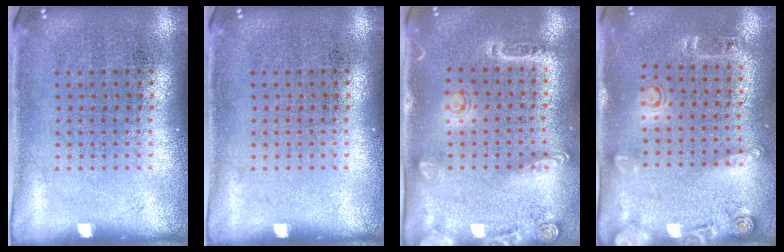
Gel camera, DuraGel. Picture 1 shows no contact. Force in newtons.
{"total": 0.0}
{"total": 1.6, "press": 1.4, "slide": 0.8}
{"total": 1.7, "press": 1.2, "slide": 1.2}